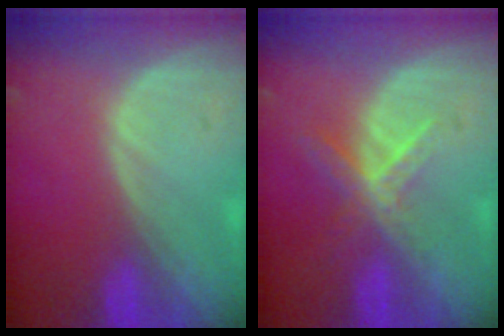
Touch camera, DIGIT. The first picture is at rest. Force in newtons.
{"total": 5.6, "press": 4.9, "slide": 2.7}